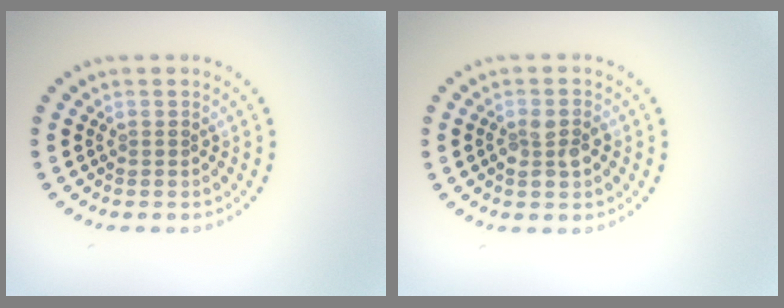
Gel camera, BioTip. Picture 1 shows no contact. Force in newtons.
{"total": 2.5, "press": 2.4, "slide": 0.4}